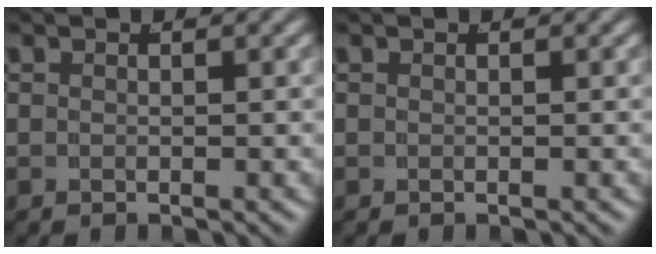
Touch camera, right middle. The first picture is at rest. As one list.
[{"total": 0.0}]